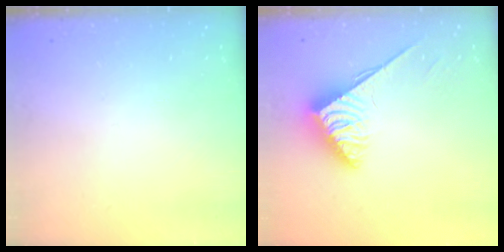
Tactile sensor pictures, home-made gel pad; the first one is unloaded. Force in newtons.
{"total": 3.8, "press": 3.7, "slide": 0.5}